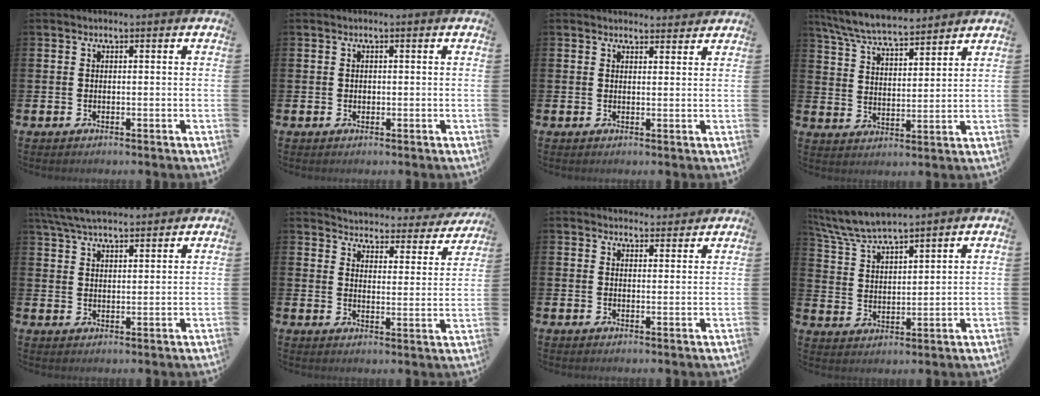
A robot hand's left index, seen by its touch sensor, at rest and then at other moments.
{"total": 0.6, "force": [0.1, 0.5, 0.2], "torque": [-0.001, 0.004, -0.001]}
{"total": 2.1, "force": [2.0, 0.4, -0.1], "torque": [0.007, -0.011, 0.035]}
{"total": 7.3, "force": [6.9, 0.8, 2.2], "torque": [-0.072, -0.034, 0.125]}
{"total": 5.5, "force": [5.2, 0.9, 1.6], "torque": [-0.053, -0.017, 0.097]}
{"total": 3.6, "force": [3.5, 0.6, 0.2], "torque": [-0.019, -0.037, 0.053]}
{"total": 2.9, "force": [2.9, 0.6, -0.1], "torque": [0.006, -0.018, 0.050]}
{"total": 6.6, "force": [6.3, 0.7, 1.6], "torque": [-0.062, -0.029, 0.114]}